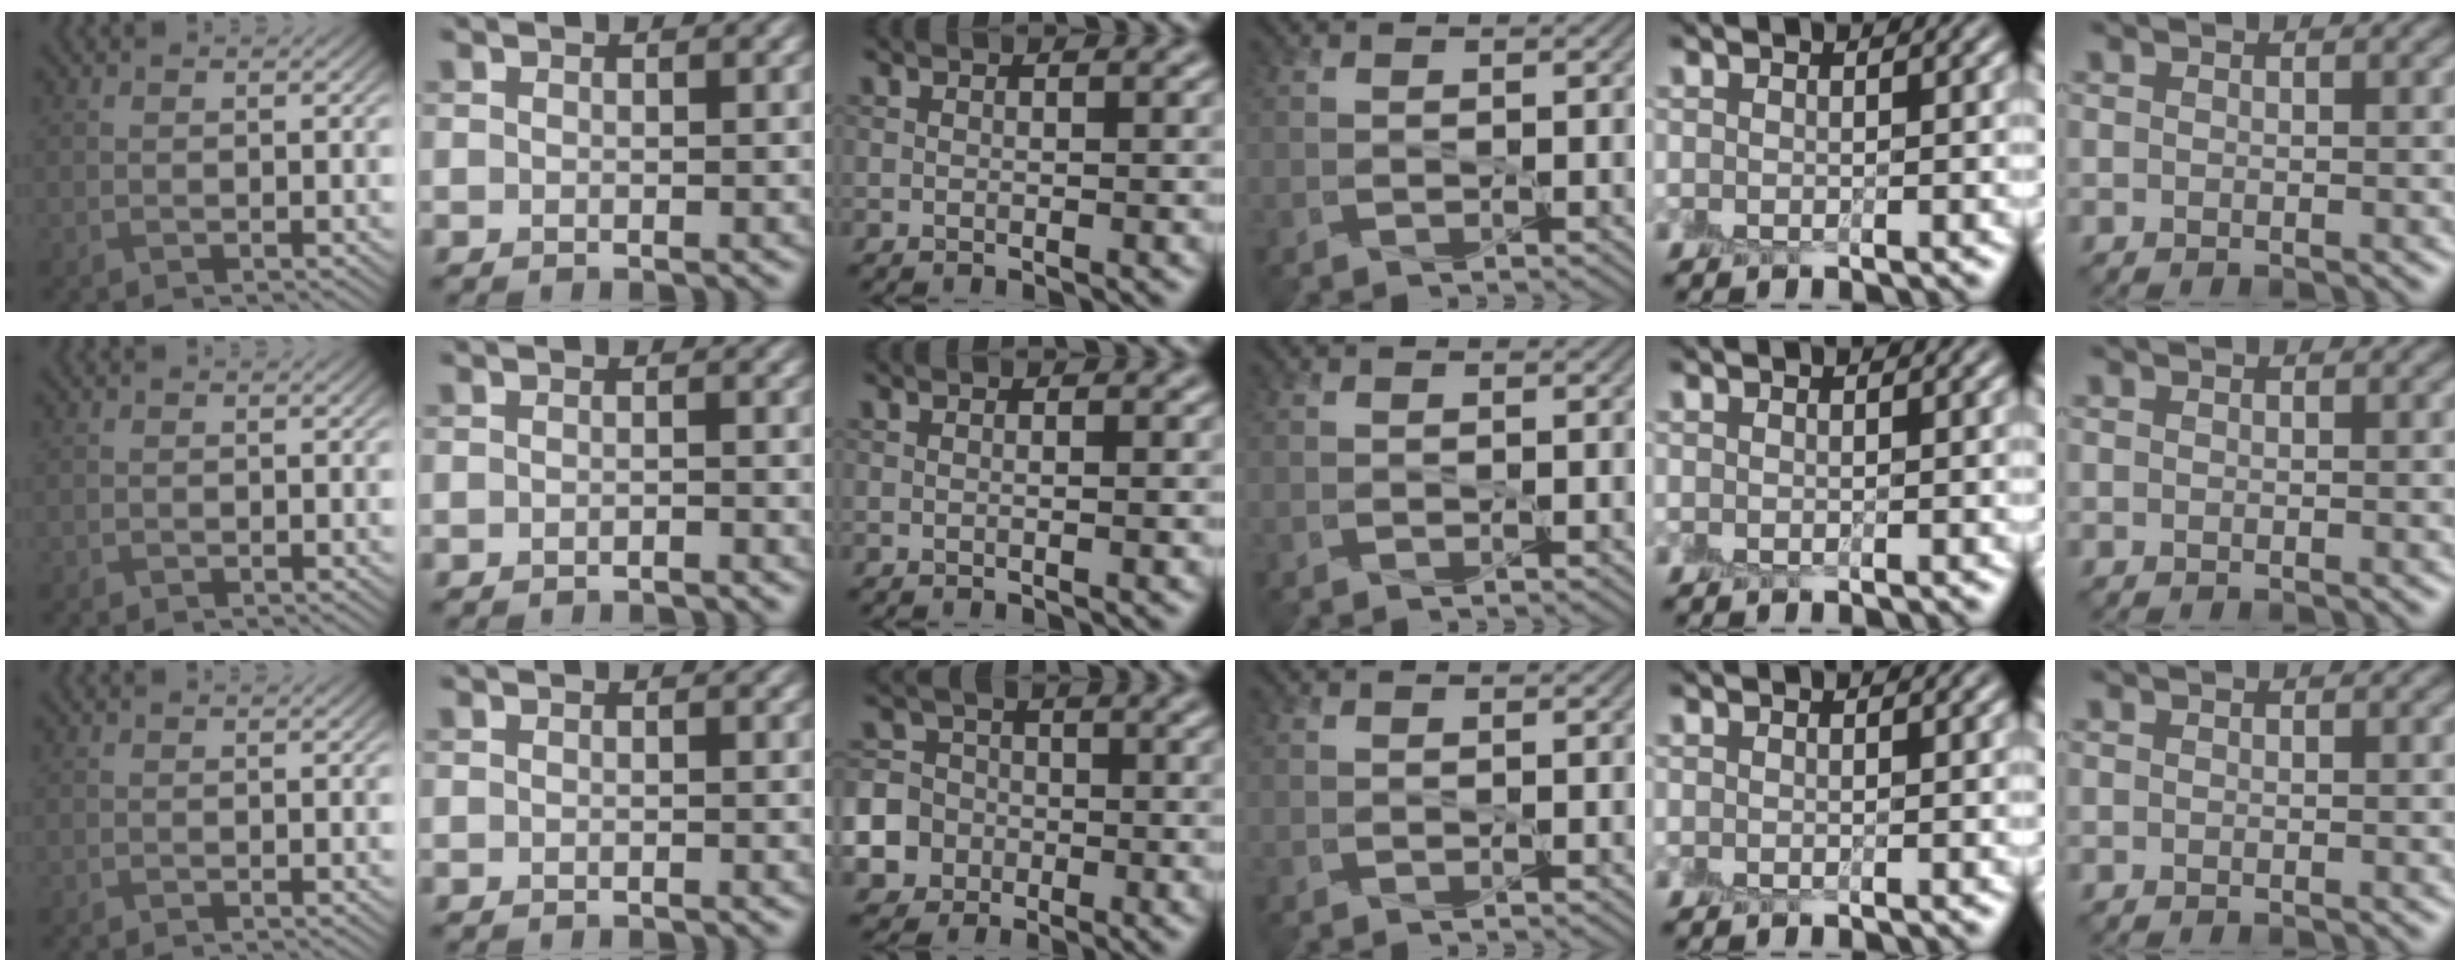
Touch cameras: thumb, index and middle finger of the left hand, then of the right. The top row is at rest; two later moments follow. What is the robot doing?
{"motion": "peel", "object": "envelope seal"}